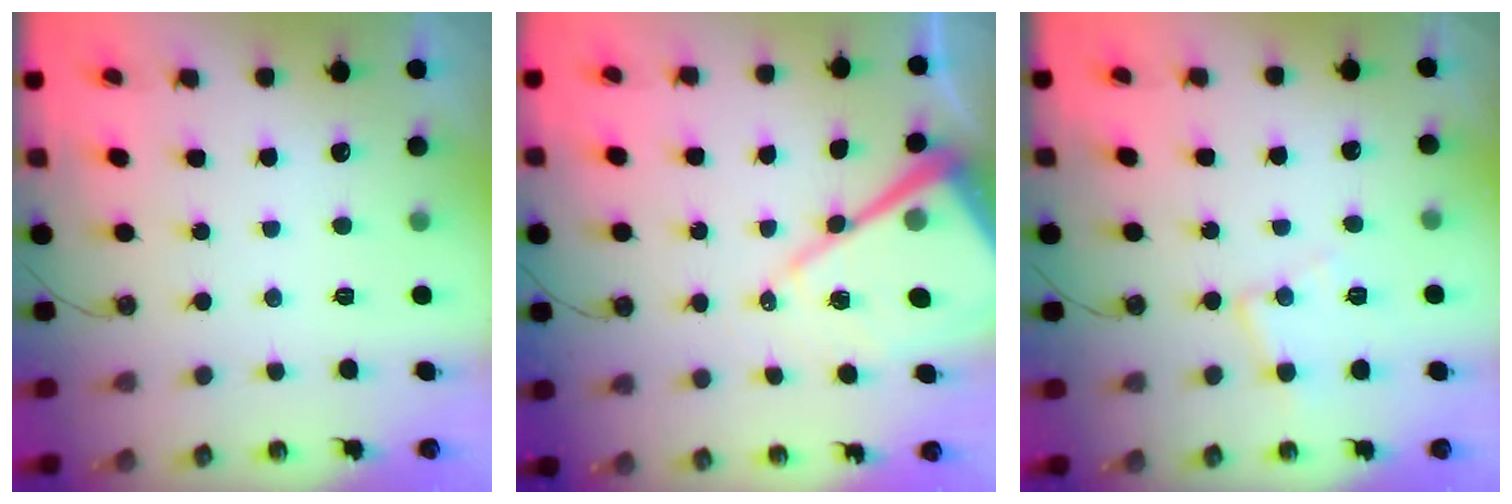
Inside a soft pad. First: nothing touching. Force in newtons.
{"total": 18.2, "press": 18.1, "slide": 1.9}
{"total": 9.2, "press": 9.2, "slide": 0.7}